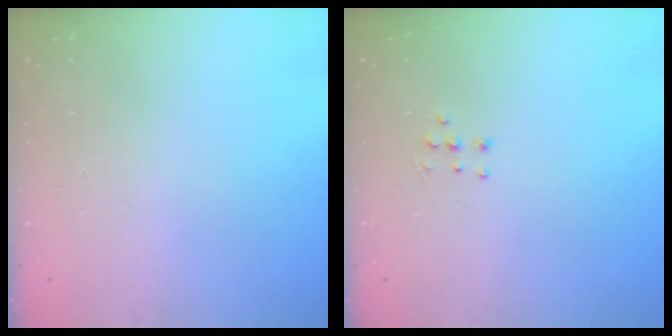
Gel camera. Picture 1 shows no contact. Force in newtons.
{"total": 4.6, "press": 4.5, "slide": 0.7}